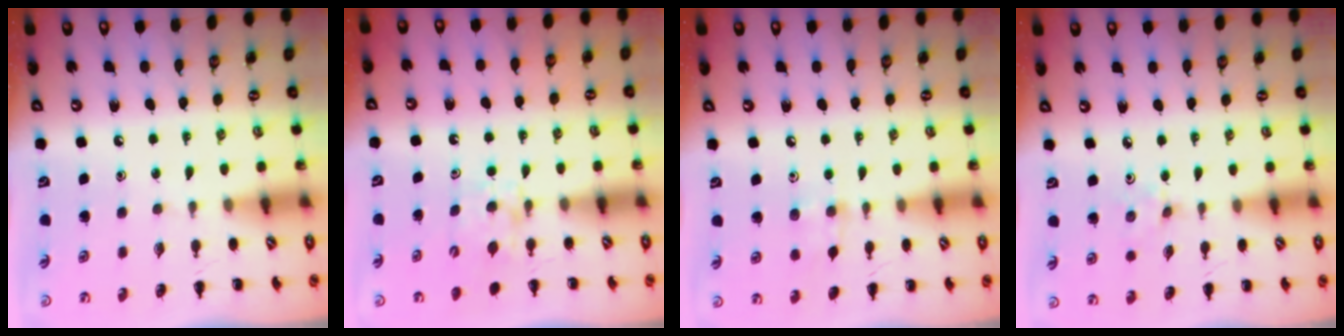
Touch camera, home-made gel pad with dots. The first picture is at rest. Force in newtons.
{"total": 5.3, "press": 5.0, "slide": 1.7}
{"total": 4.2, "press": 4.0, "slide": 1.1}
{"total": 2.4, "press": 2.2, "slide": 0.8}